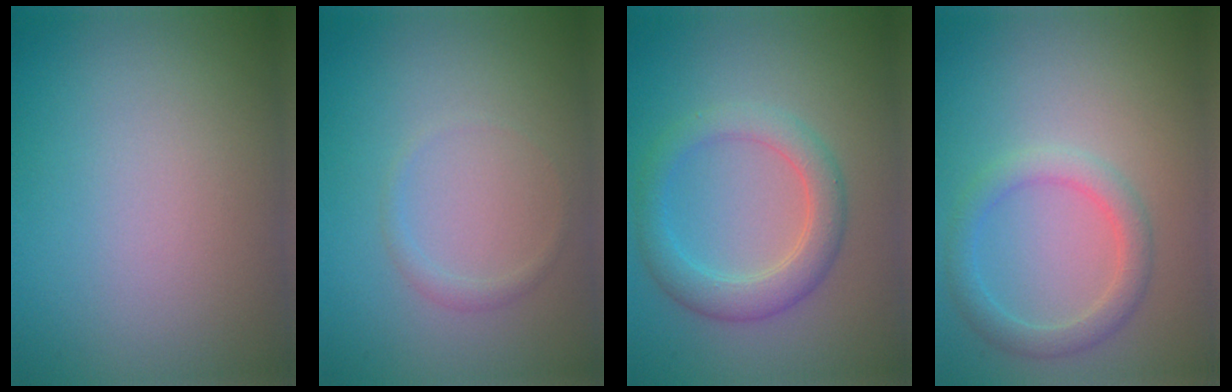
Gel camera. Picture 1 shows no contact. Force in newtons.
{"total": 0.9, "press": 0.9, "slide": 0.1}
{"total": 3.7, "press": 3.7, "slide": 0.0}
{"total": 2.5, "press": 2.5, "slide": 0.0}